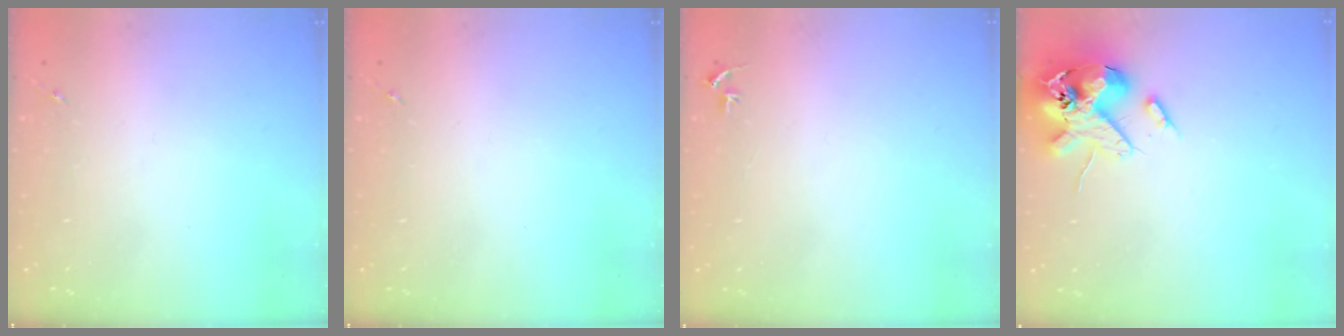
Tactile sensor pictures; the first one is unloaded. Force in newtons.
{"total": 0.0}
{"total": 3.1, "press": 3.1, "slide": 0.3}
{"total": 16.3, "press": 16.1, "slide": 2.7}